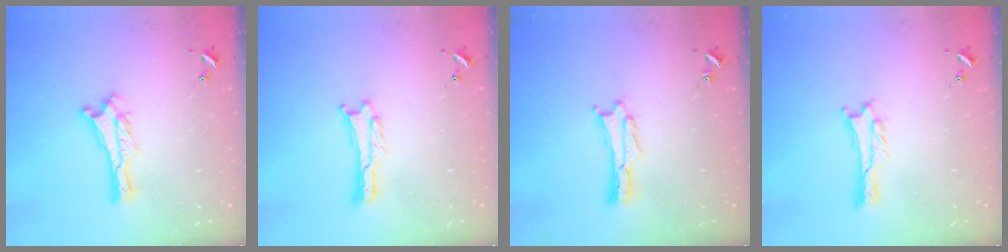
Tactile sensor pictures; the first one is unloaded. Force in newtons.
{"total": 0.0}
{"total": 0.0}
{"total": 0.9, "press": 0.9, "slide": 0.1}